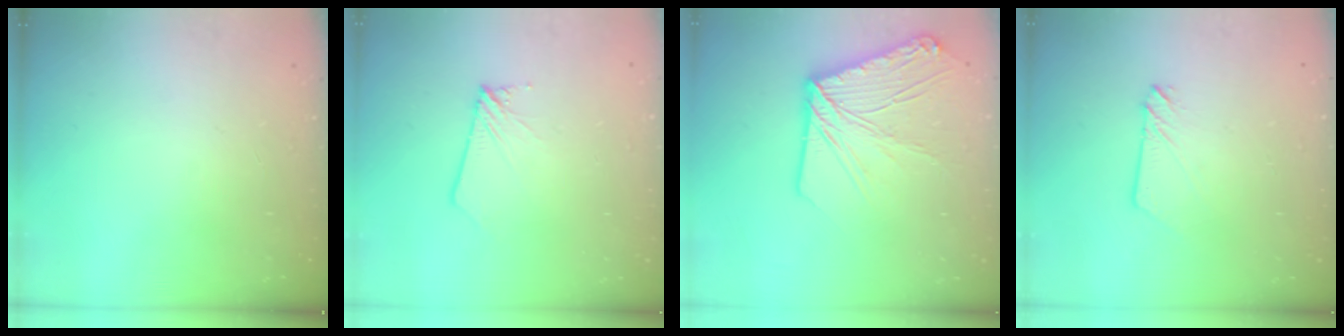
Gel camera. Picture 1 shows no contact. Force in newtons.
{"total": 2.0, "press": 2.0, "slide": 0.1}
{"total": 14.5, "press": 14.5, "slide": 1.3}
{"total": 2.3, "press": 2.3, "slide": 0.2}